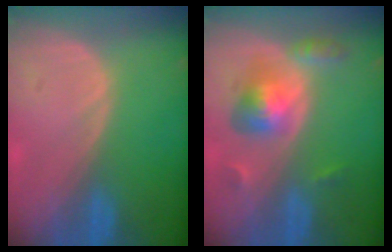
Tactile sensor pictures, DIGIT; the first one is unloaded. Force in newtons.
{"total": 6.1, "press": 5.6, "slide": 2.4}